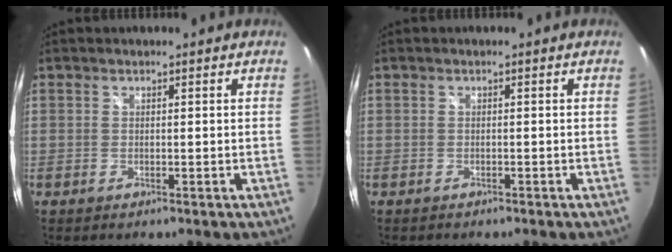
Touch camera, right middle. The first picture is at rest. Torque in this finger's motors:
{"motor_torque": [-0.40, 0.07, 0.04, -0.01]}